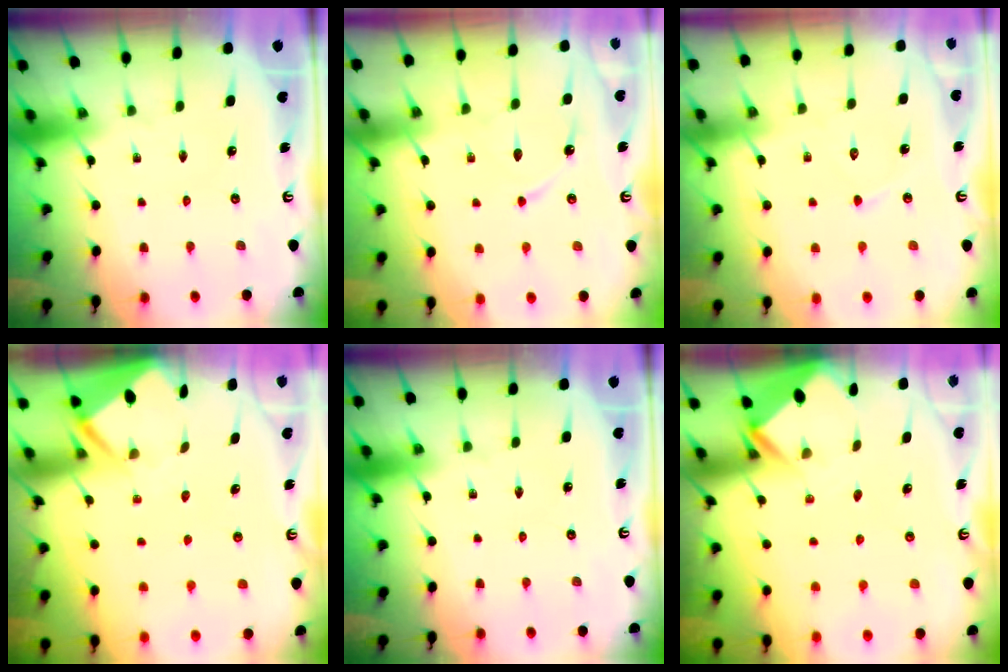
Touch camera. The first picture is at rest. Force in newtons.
{"total": 8.5, "press": 8.5, "slide": 0.9}
{"total": 5.4, "press": 5.4, "slide": 0.5}
{"total": 3.3, "press": 3.2, "slide": 0.3}
{"total": 0.0}
{"total": 2.9, "press": 2.9, "slide": 0.2}